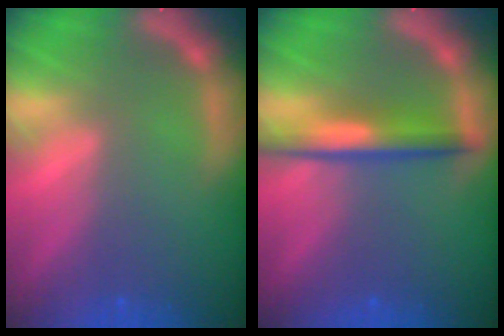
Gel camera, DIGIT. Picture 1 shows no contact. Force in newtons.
{"total": 4.0}